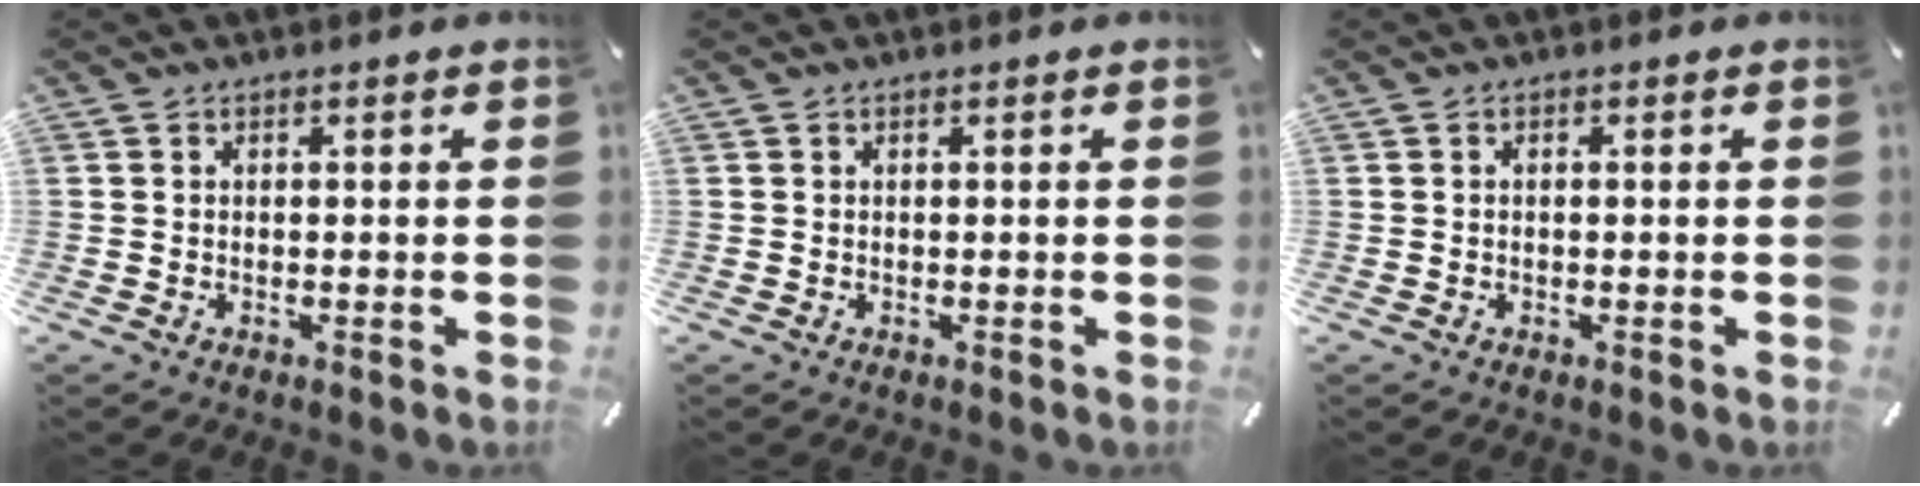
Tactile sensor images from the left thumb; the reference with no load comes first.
{"total": 0.0}
{"total": 0.0}